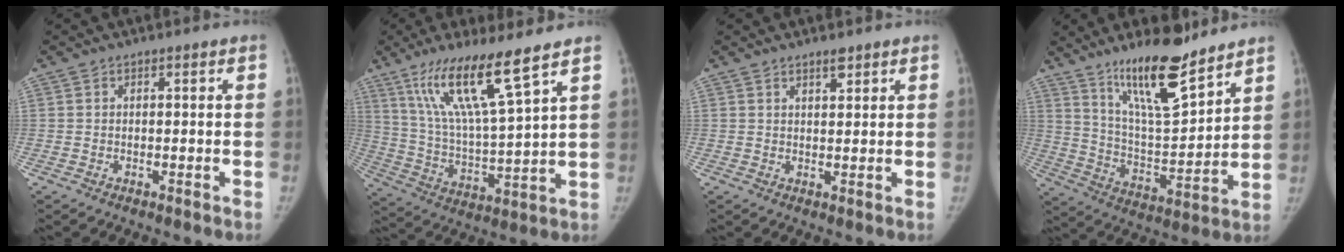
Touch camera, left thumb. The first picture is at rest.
{"total": 16.3, "force": [10.4, 1.6, 12.4], "torque": [-0.228, -0.055, 0.202]}
{"total": 2.4, "force": [1.8, 0.7, 1.3], "torque": [-0.016, -0.013, 0.030]}
{"total": 17.1, "force": [12.6, 4.0, 10.8], "torque": [-0.156, -0.084, 0.227]}